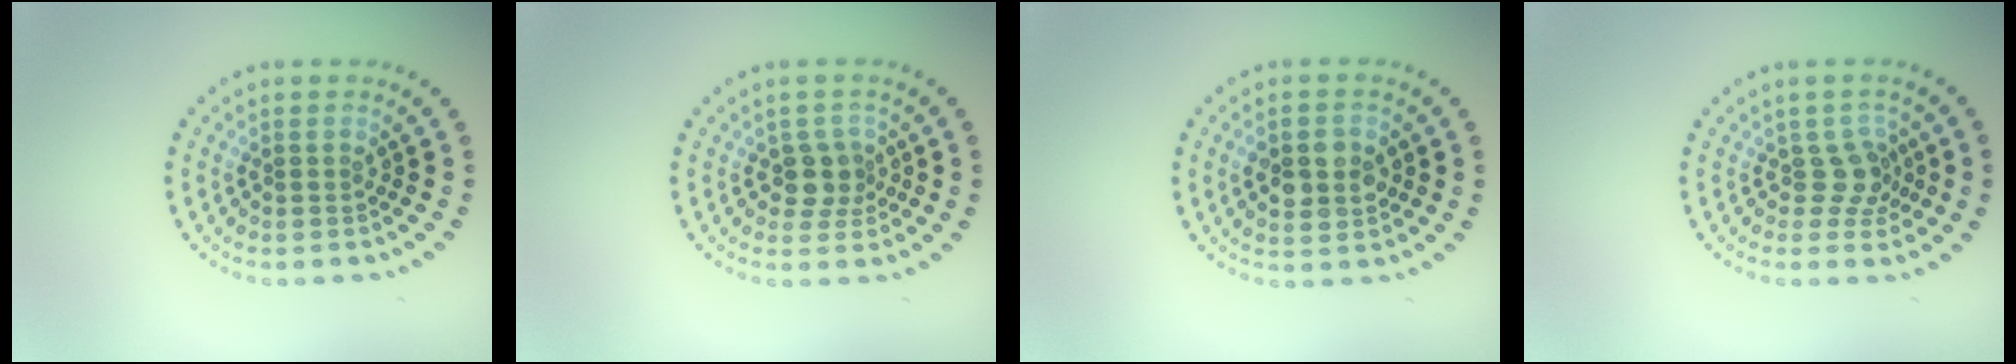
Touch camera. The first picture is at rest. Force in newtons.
{"total": 2.2, "press": 1.9, "slide": 1.2}
{"total": 3.5, "press": 3.5, "slide": 0.1}
{"total": 2.3, "press": 1.8, "slide": 1.5}